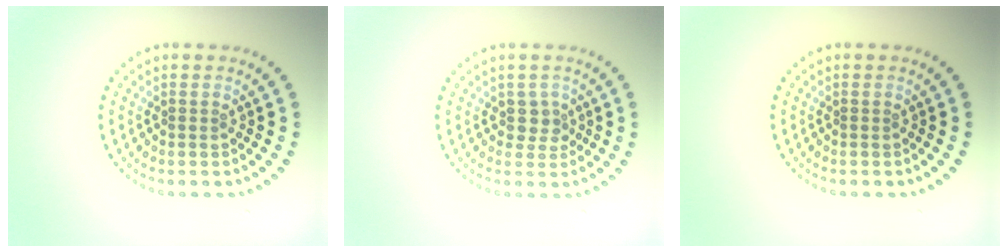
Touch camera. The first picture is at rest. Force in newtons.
{"total": 1.6, "press": 1.4, "slide": 0.9}
{"total": 0.0}